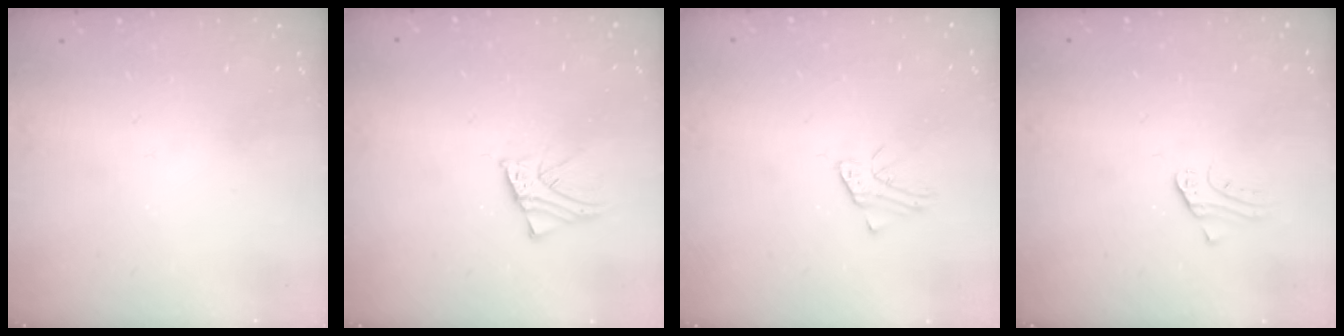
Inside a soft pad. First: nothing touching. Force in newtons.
{"total": 2.5, "press": 2.5, "slide": 0.1}
{"total": 3.2, "press": 3.2, "slide": 0.3}
{"total": 2.0, "press": 2.0, "slide": 0.2}